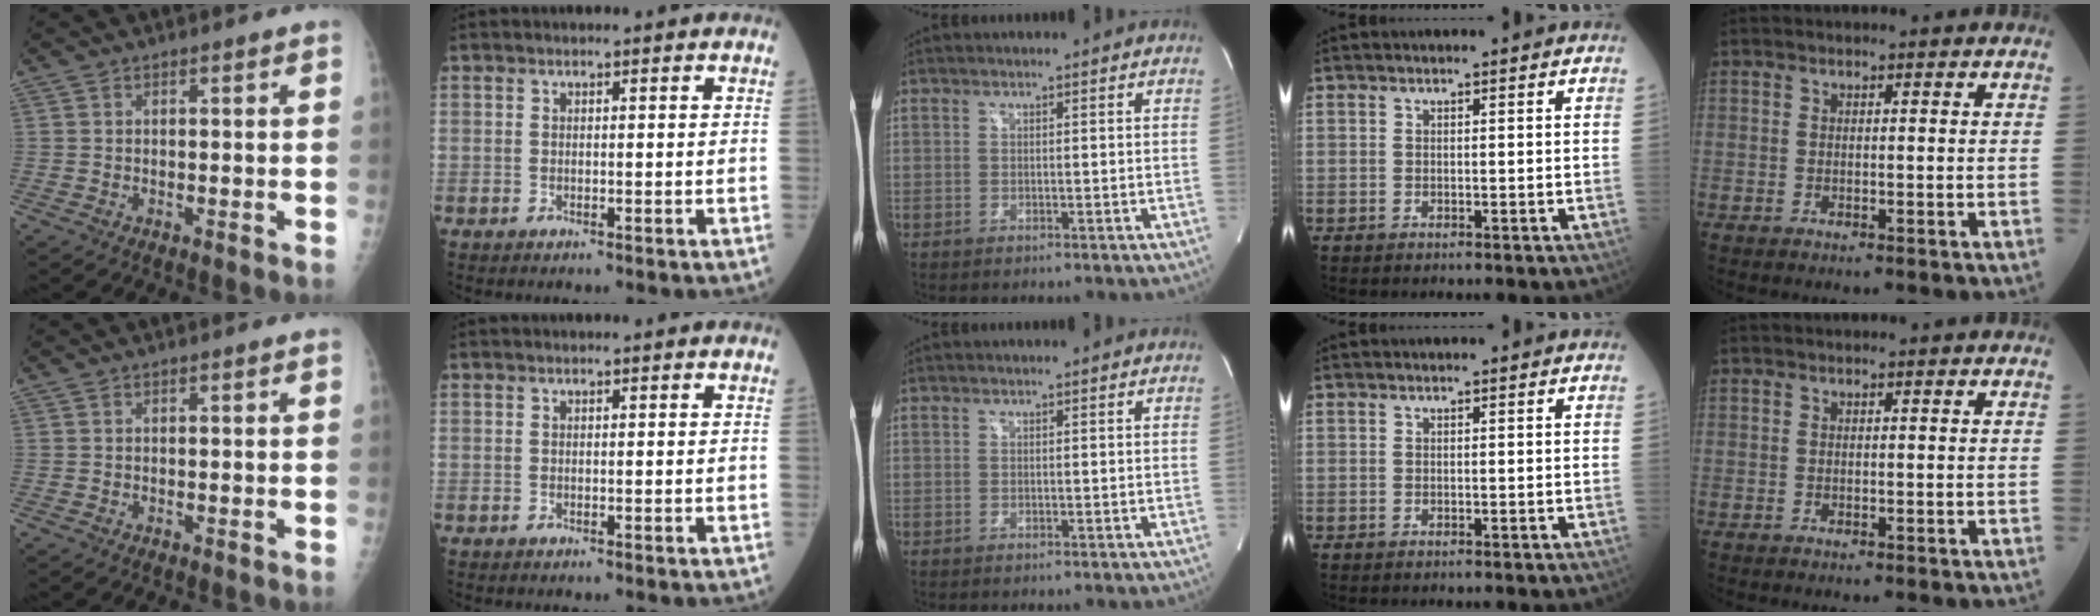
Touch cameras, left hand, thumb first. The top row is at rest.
{}